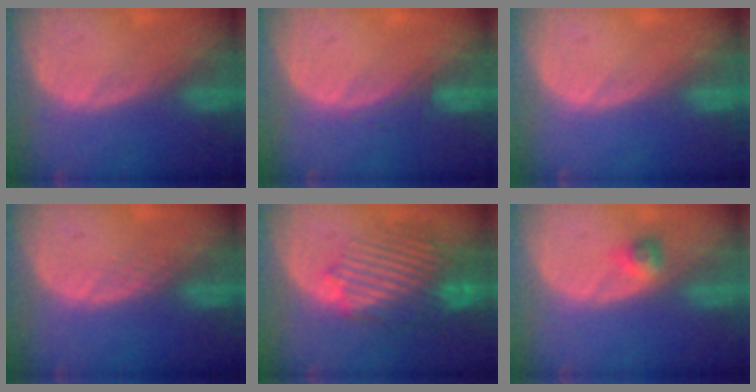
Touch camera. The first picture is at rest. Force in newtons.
{"total": 1.2, "press": 1.1, "slide": 0.4}
{"total": 0.0}
{"total": 1.0, "press": 1.0, "slide": 0.1}
{"total": 10.4, "press": 9.3, "slide": 4.6}
{"total": 2.5, "press": 2.2, "slide": 1.3}